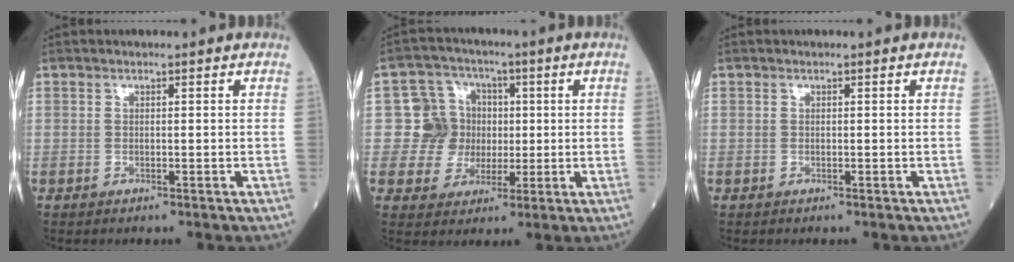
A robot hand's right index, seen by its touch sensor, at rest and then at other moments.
{"total": 7.6, "force": [0.4, 7.6, 0.5], "torque": [-0.001, 0.031, 0.008]}
{"total": 0.0}